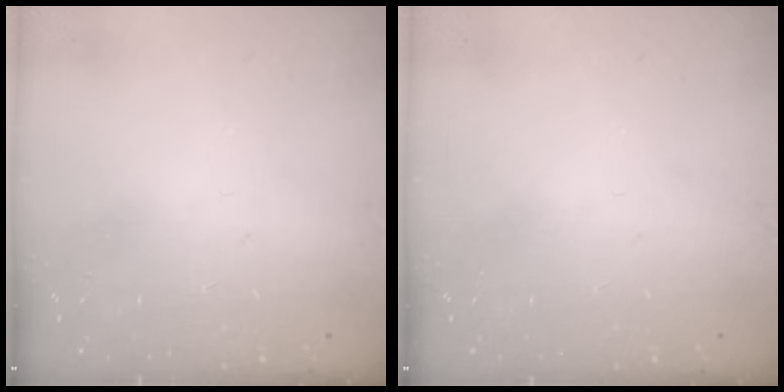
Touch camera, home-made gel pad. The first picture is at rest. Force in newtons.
{"total": 0.0}